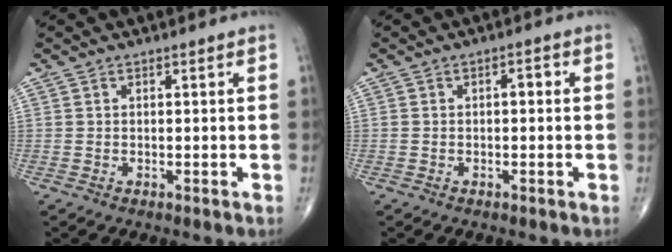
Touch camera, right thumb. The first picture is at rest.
{"total": 1.6, "force": [0.0, 0.8, 1.3], "torque": [-0.017, 0.007, -0.005]}